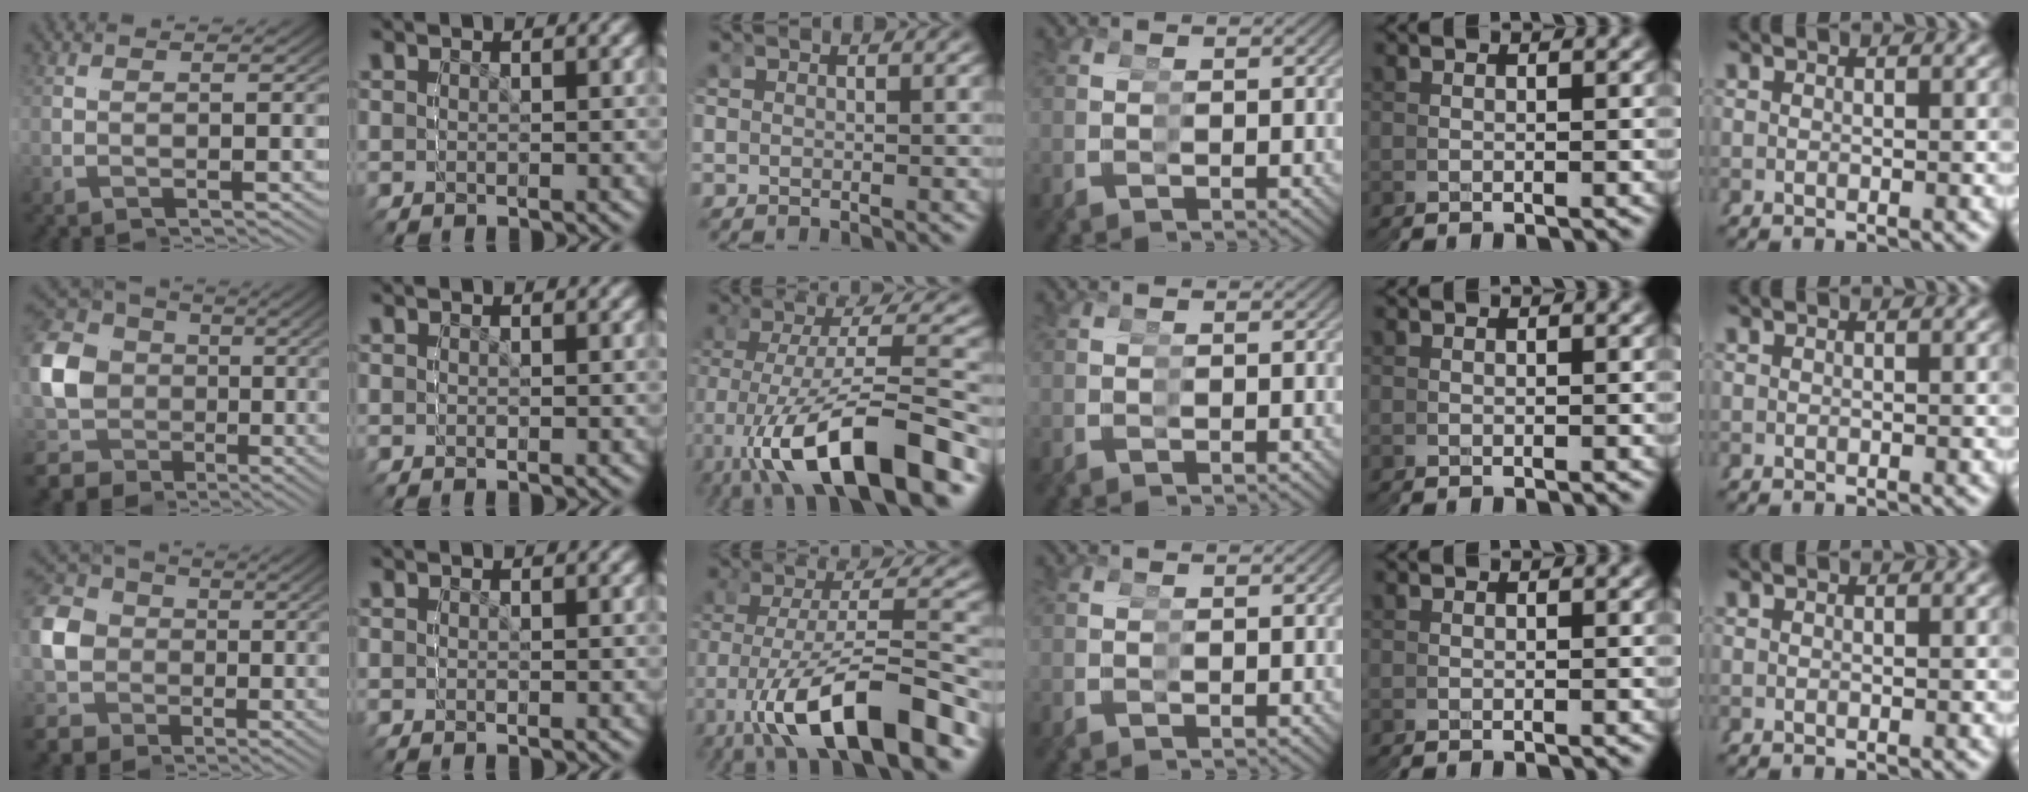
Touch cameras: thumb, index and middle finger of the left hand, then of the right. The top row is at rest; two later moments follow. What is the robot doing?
{"motion": "grasp_and_lifting", "object": "glue stick"}